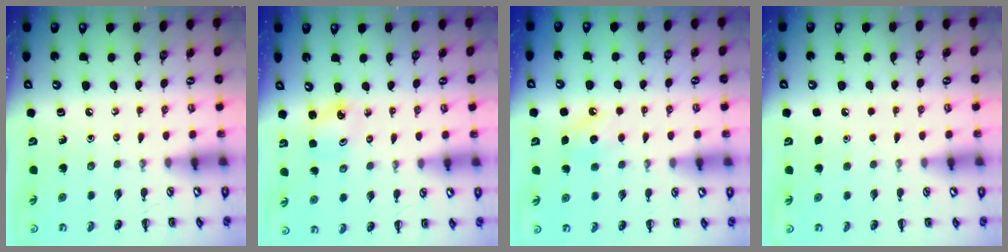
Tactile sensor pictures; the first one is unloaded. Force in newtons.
{"total": 2.9, "press": 2.9, "slide": 0.6}
{"total": 6.2, "press": 6.0, "slide": 1.7}
{"total": 1.7, "press": 1.7, "slide": 0.1}